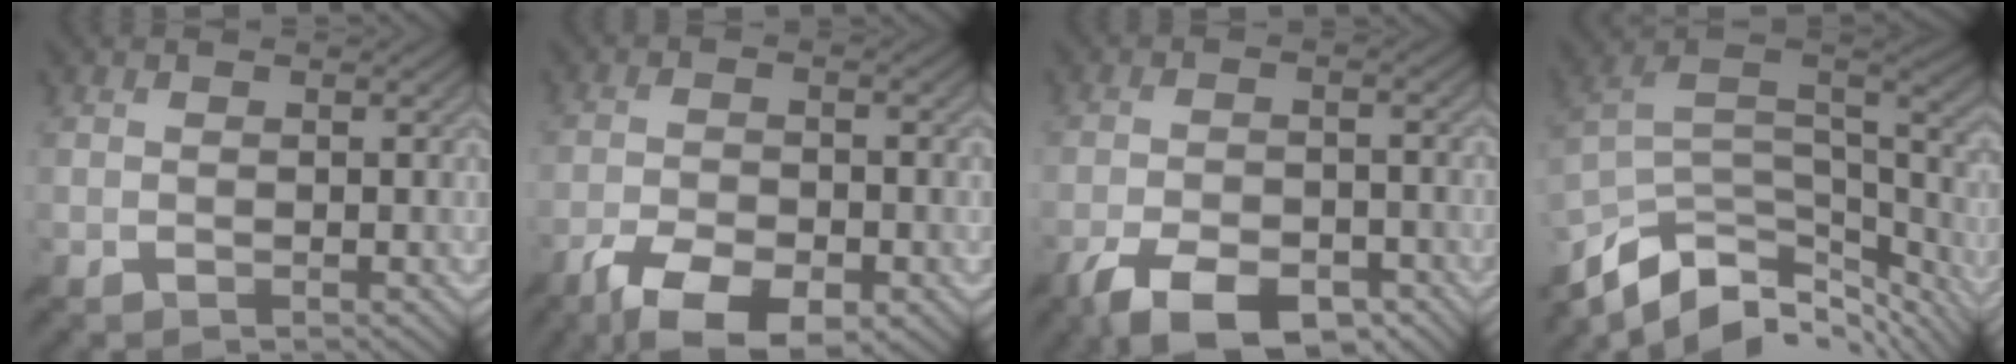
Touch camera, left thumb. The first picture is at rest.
{"total": 9.4, "force": [-6.1, 3.1, 6.5], "torque": [-0.128, -0.008, -0.109]}
{"total": 9.7, "force": [-6.4, 3.6, 6.3], "torque": [-0.113, -0.003, -0.114]}
{"total": 13.1, "force": [-7.5, 6.7, 8.4], "torque": [-0.216, -0.022, -0.116]}